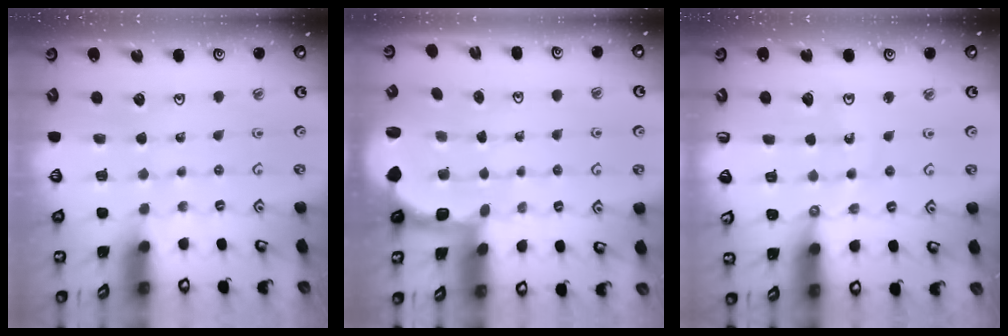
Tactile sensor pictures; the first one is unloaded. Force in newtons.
{"total": 2.3, "press": 2.1, "slide": 1.0}
{"total": 8.8, "press": 8.8, "slide": 1.2}